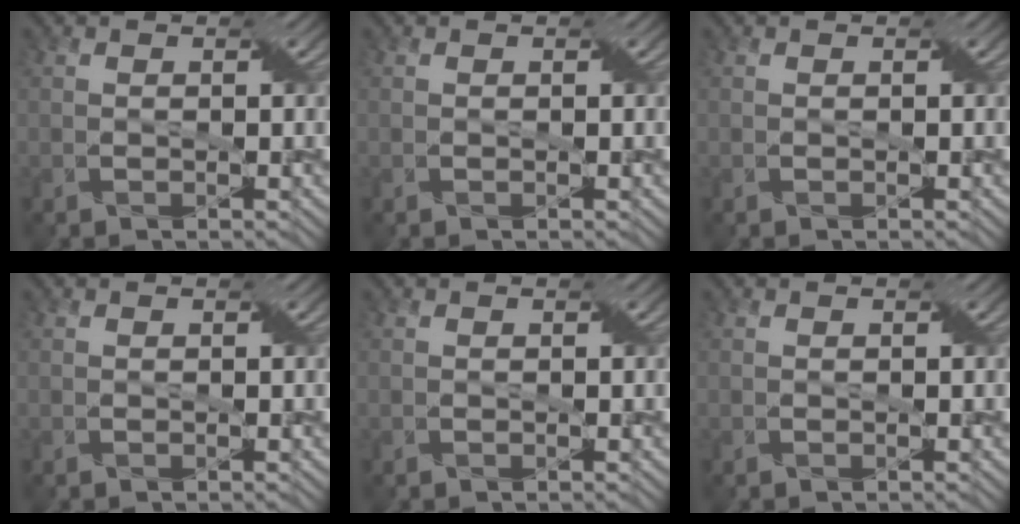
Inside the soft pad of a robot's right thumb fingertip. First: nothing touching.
{"total": 0.0}
{"total": 0.0}
{"total": 0.0}
{"total": 0.0}
{"total": 0.0}